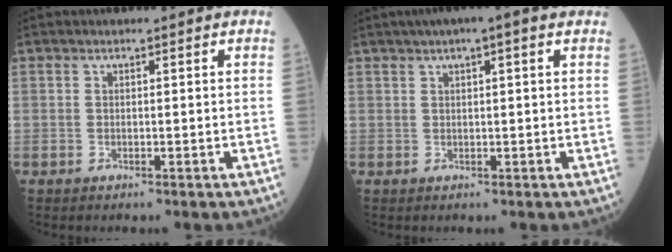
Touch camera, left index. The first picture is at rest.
{"total": 5.3, "force": [3.3, 0.6, 4.1], "torque": [-0.065, 0.032, 0.050]}